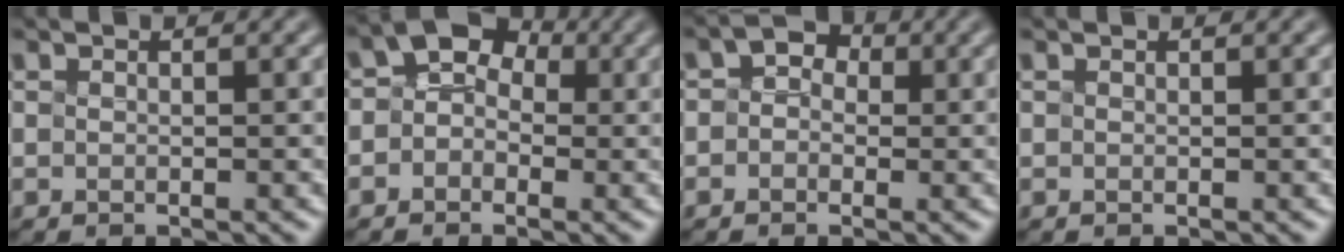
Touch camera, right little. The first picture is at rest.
{"total": 3.9, "force": [0.5, 3.0, 2.5], "torque": [-0.015, 0.030, -0.010]}
{"total": 1.5, "force": [-0.1, 1.3, 0.8], "torque": [-0.007, 0.010, -0.004]}
{"total": 0.0}